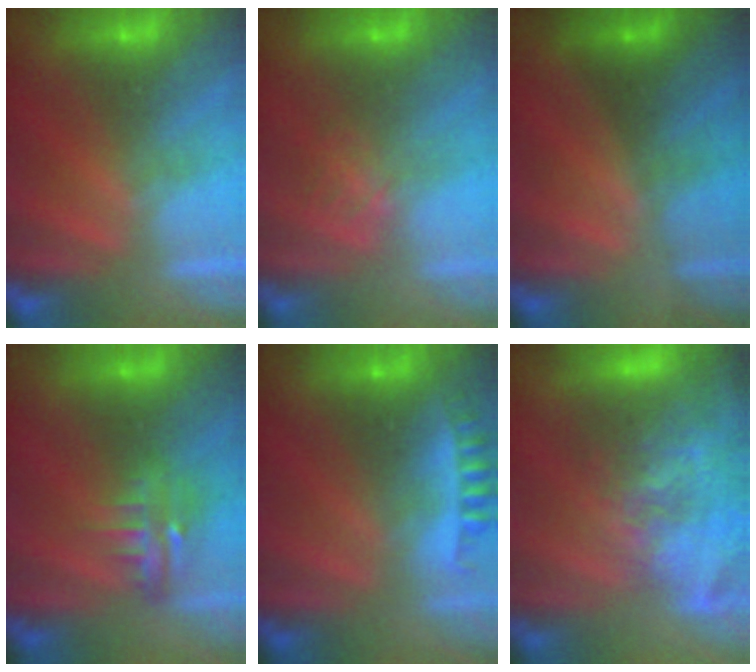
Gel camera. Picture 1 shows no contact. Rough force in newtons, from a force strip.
{"total": 1.3}
{"total": 1.4}
{"total": 3.8}
{"total": 2.4}
{"total": 7.7}